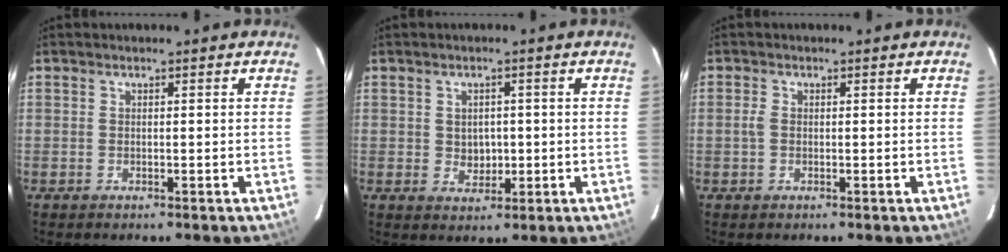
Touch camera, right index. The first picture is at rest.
{"total": 3.5, "force": [-0.1, 3.0, 1.7], "torque": [-0.030, 0.003, 0.006]}
{"total": 1.3, "force": [-0.2, 0.8, 1.0], "torque": [-0.020, 0.004, -0.005]}